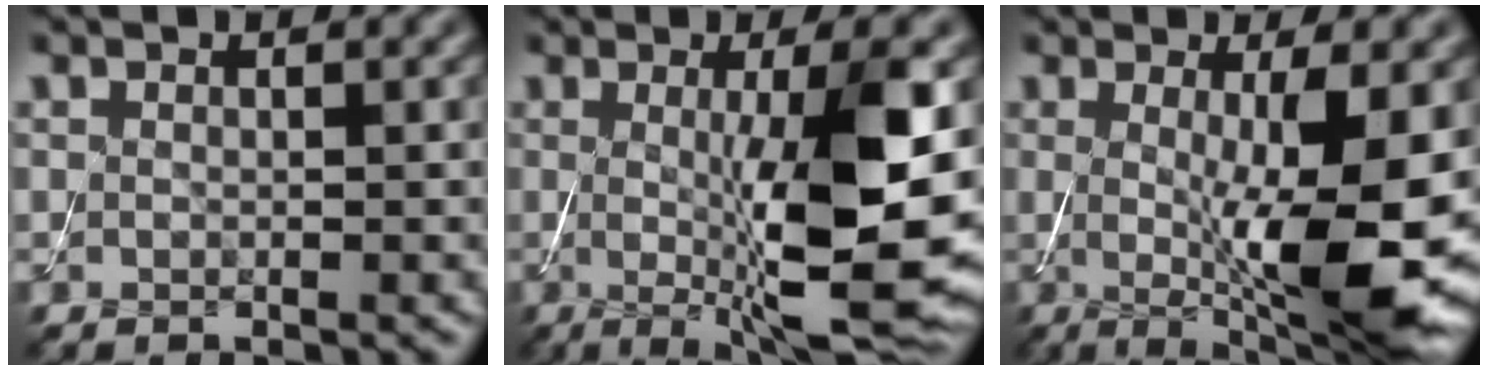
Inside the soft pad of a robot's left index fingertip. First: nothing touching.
{"total": 12.1, "force": [-0.3, 2.7, 11.8], "torque": [-0.168, -0.016, 0.004]}
{"total": 10.9, "force": [-0.8, 2.5, 10.6], "torque": [-0.153, -0.027, -0.003]}